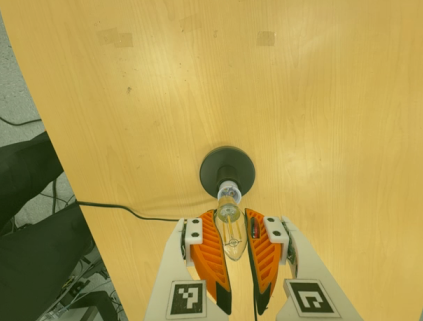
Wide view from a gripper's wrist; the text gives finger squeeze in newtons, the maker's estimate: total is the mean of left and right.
{"total": 20.9, "left": 25.5, "right": 16.2}